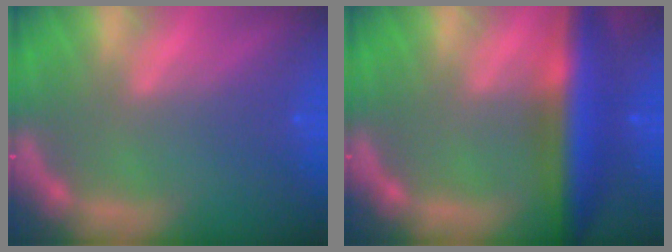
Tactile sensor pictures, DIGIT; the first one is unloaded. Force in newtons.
{"total": 7.9}